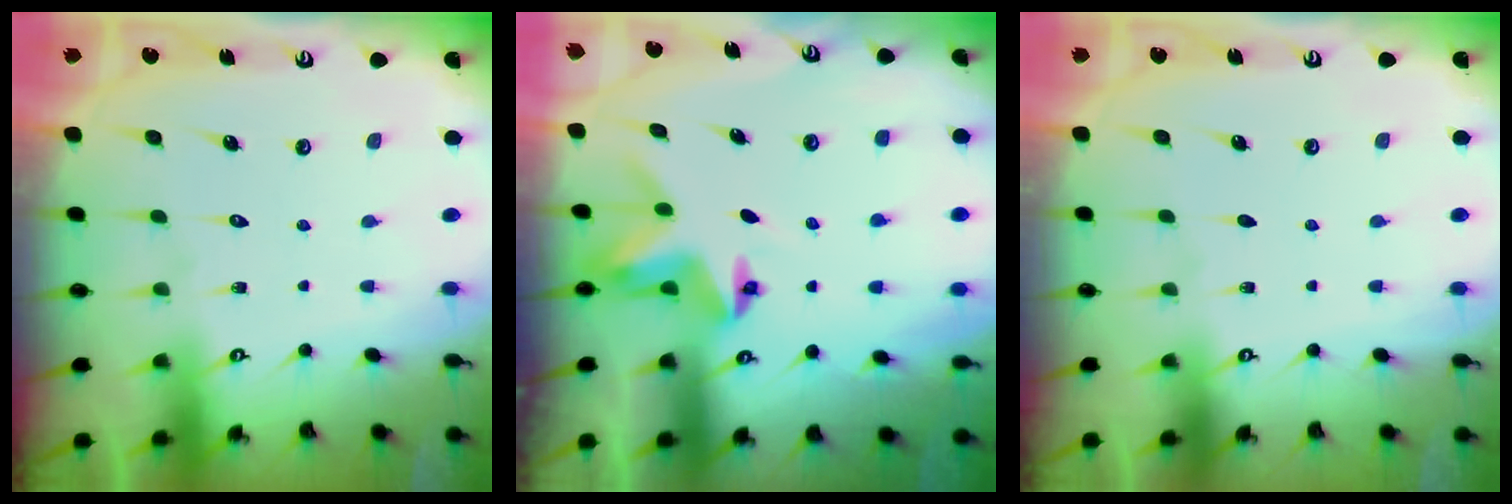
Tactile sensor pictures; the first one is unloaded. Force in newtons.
{"total": 4.0, "press": 4.0, "slide": 0.5}
{"total": 0.0}